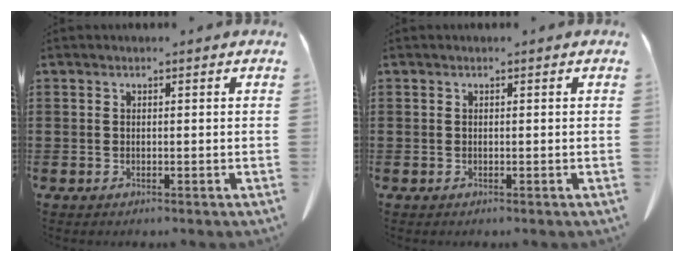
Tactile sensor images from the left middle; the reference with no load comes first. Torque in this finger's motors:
{"motor_torque": [-1.06, -1.08, 0.05, 0.00]}